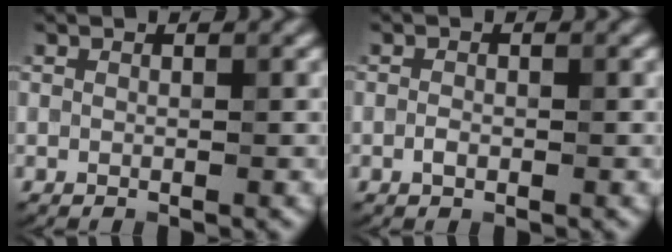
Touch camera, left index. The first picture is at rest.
{"total": 0.9, "force": [-0.3, 0.5, 0.6], "torque": [-0.013, 0.001, -0.008]}